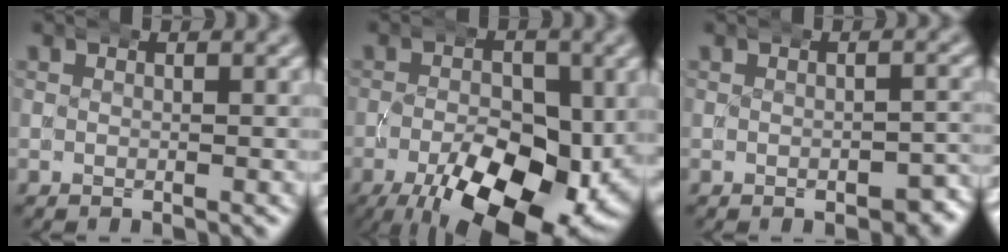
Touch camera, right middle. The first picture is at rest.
{"total": 14.4, "force": [-5.2, 7.2, 11.4], "torque": [-0.169, -0.047, -0.060]}
{"total": 2.4, "force": [-1.5, 1.2, 1.4], "torque": [-0.017, -0.003, -0.025]}